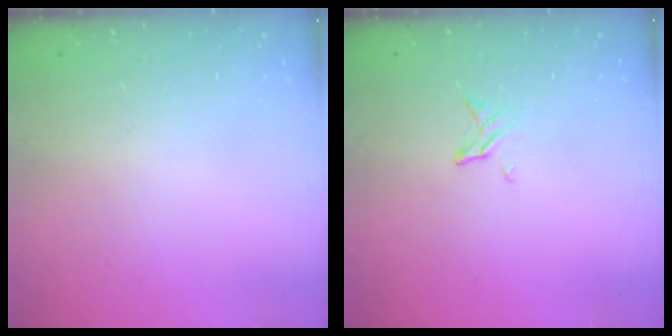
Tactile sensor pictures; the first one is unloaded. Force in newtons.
{"total": 2.9, "press": 2.9, "slide": 0.3}